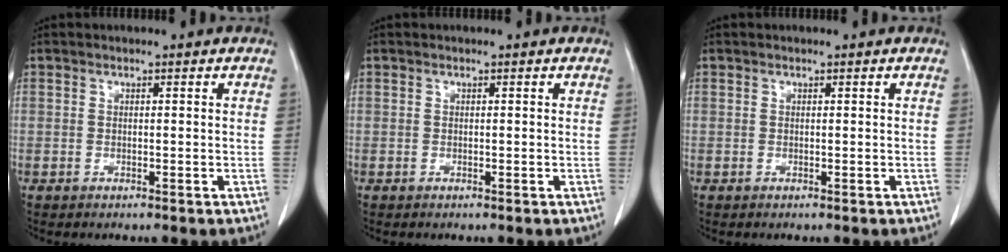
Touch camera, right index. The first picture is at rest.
{"total": 0.0}
{"total": 0.0}